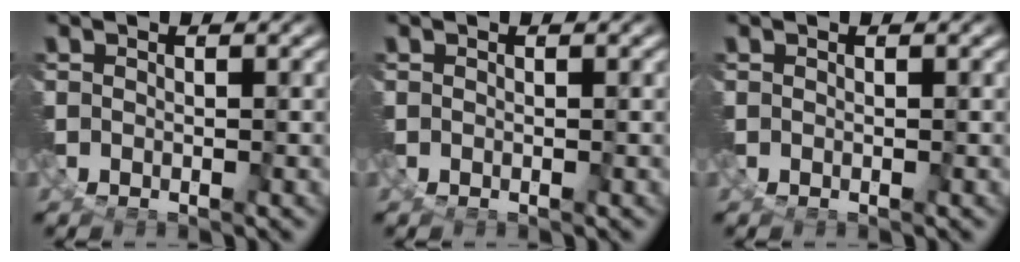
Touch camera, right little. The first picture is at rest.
{"total": 0.0}
{"total": 0.0}